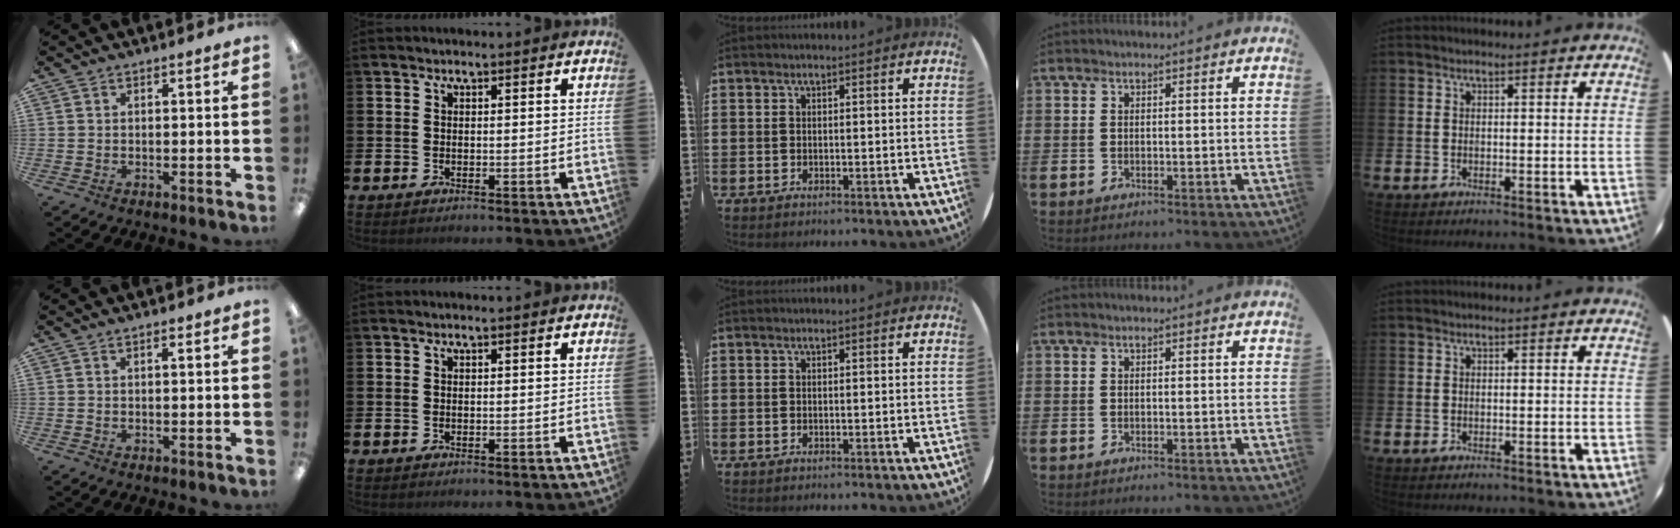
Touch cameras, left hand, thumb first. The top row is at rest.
{"thumb": {"total": 0.7, "force": [0.6, 0.1, 0.4], "torque": [-0.009, -0.001, 0.011]}}